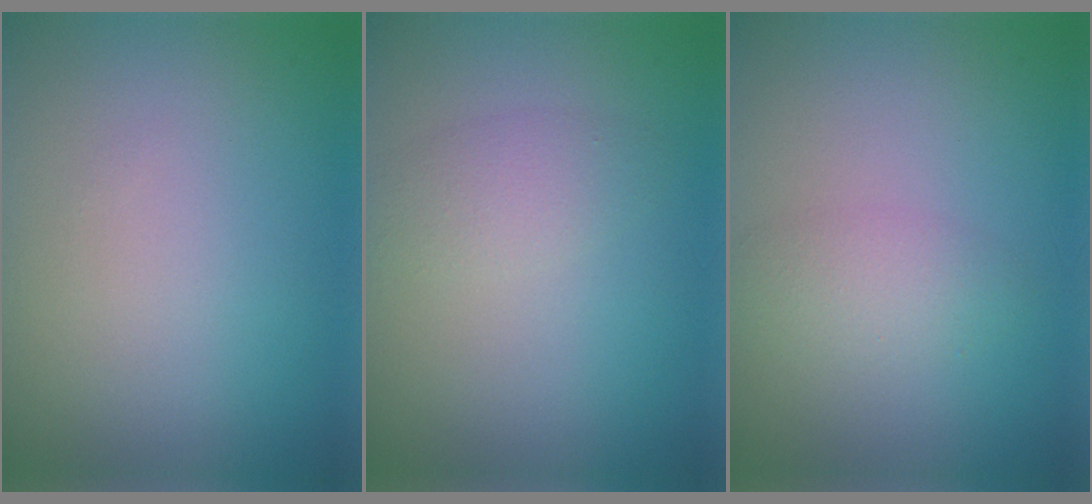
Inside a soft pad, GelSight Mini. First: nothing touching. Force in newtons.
{"total": 2.1, "press": 2.1, "slide": 0.1}
{"total": 2.2, "press": 2.2, "slide": 0.0}